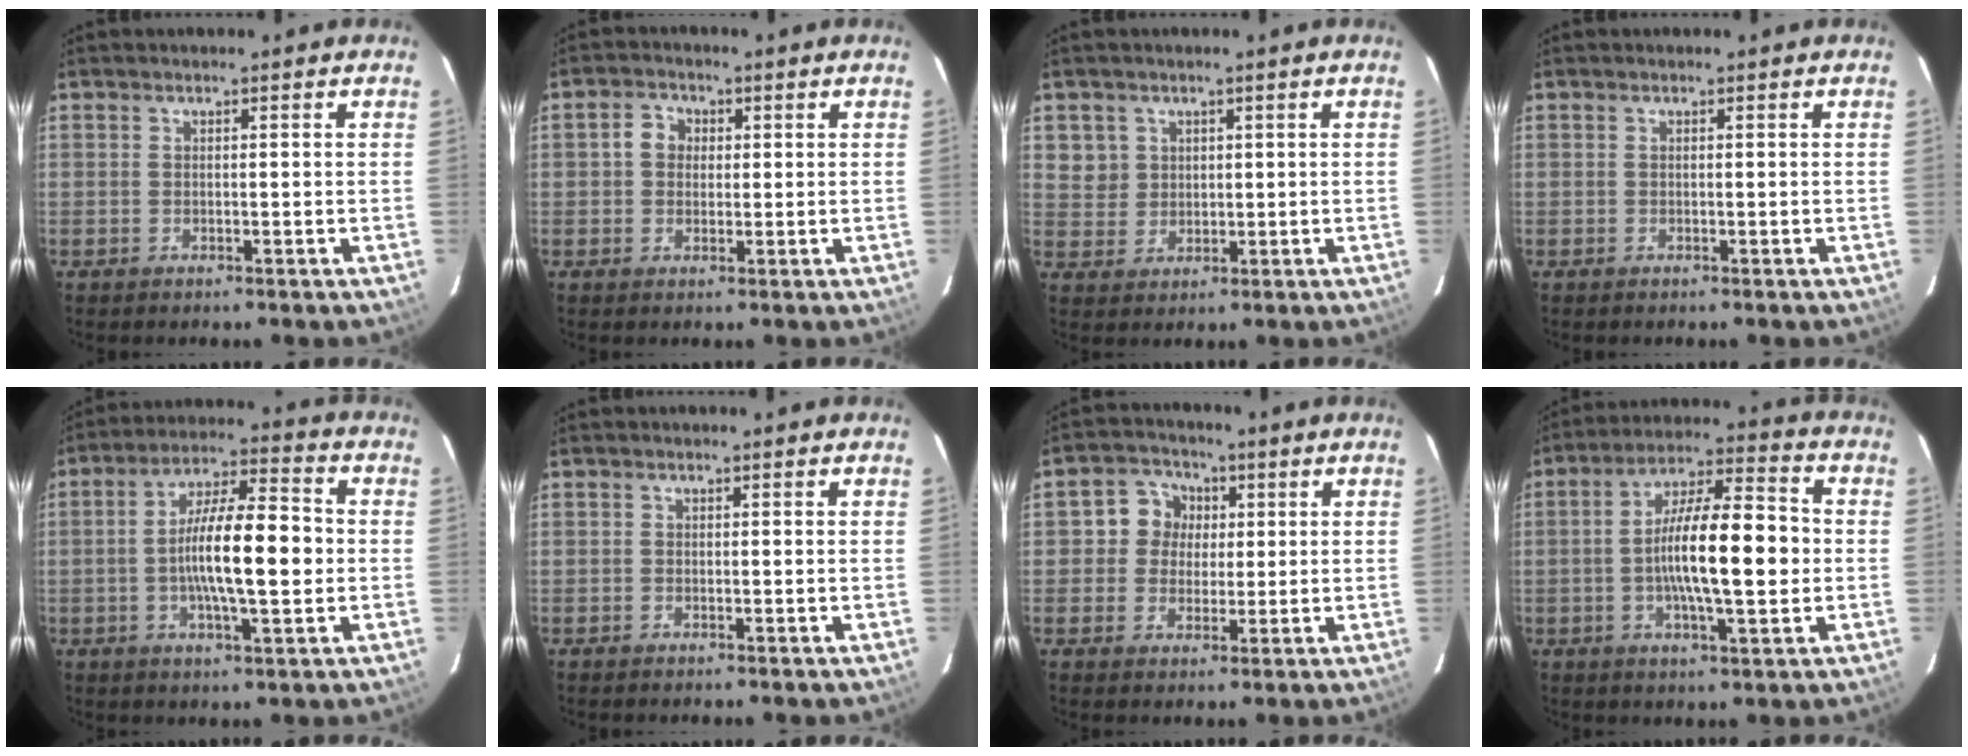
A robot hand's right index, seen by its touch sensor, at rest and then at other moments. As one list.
[{"total": 3.7, "force": [0.4, 3.3, 1.5], "torque": [-0.025, 0.016, 0.004]}, {"total": 4.4, "force": [1.5, 4.1, 0.6], "torque": [0.004, 0.015, 0.035]}, {"total": 0.0}, {"total": 13.1, "force": [-1.2, 3.2, 12.7], "torque": [-0.228, 0.007, -0.024]}, {"total": 0.0}, {"total": 6.2, "force": [0.8, 5.9, 1.6], "torque": [-0.024, 0.022, 0.010]}, {"total": 14.6, "force": [-1.2, 3.7, 14.0], "torque": [-0.246, 0.010, -0.024]}]